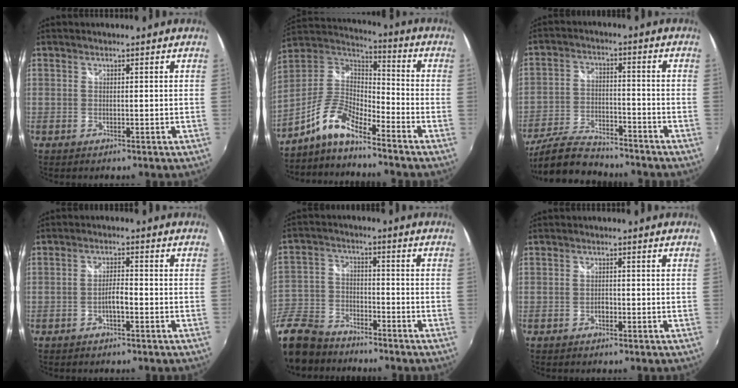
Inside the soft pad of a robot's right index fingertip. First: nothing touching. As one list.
[{"total": 10.6, "force": [-7.9, 2.9, 6.5], "torque": [-0.146, 0.014, -0.163]}, {"total": 13.5, "force": [-11.8, 3.8, 5.4], "torque": [-0.137, -0.016, -0.206]}, {"total": 2.6, "force": [-1.4, 0.6, 2.1], "torque": [-0.041, 0.005, -0.025]}, {"total": 16.0, "force": [-11.9, 8.5, 6.4], "torque": [-0.182, -0.006, -0.224]}, {"total": 1.2, "force": [-0.7, 0.8, 0.6], "torque": [-0.012, 0.000, -0.011]}]